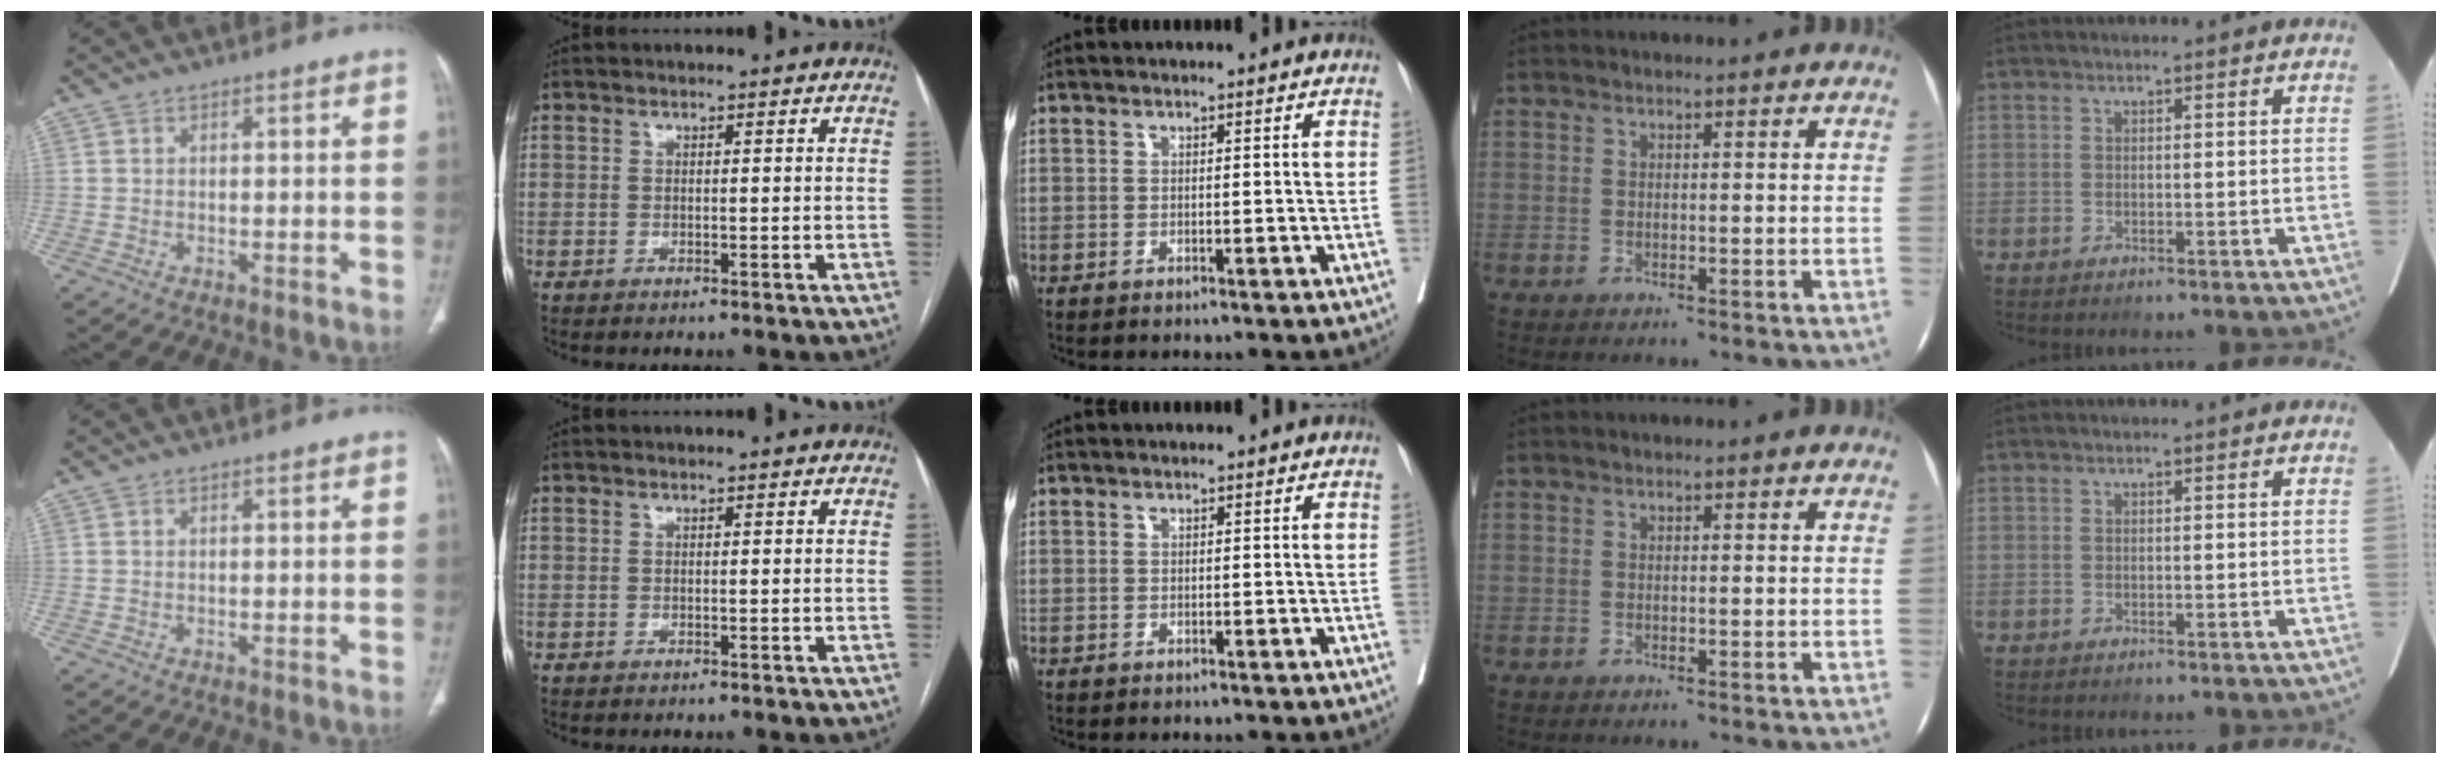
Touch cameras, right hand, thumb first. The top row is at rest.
{}